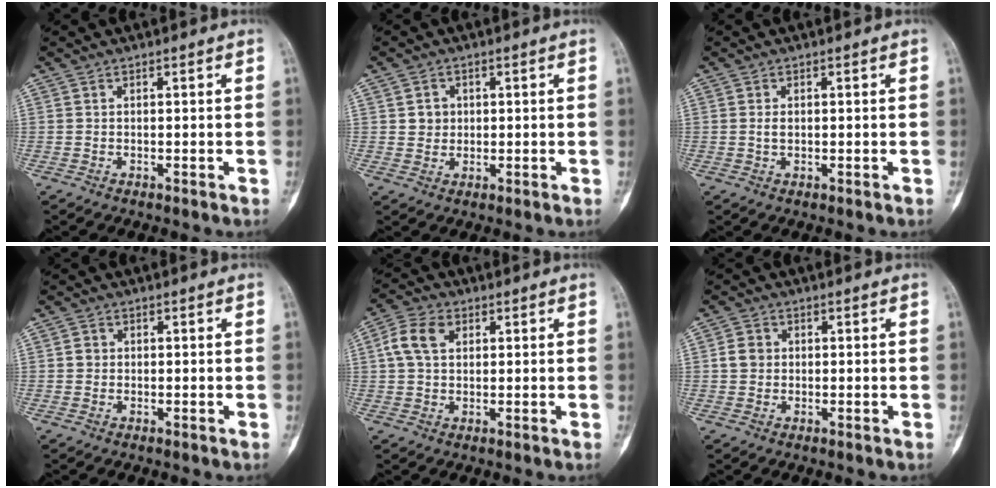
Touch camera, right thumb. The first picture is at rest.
{"total": 3.1, "force": [0.6, 2.8, 1.0], "torque": [0.001, 0.001, 0.009]}
{"total": 1.3, "force": [0.1, 0.8, 1.0], "torque": [-0.017, -0.002, 0.004]}
{"total": 1.6, "force": [0.1, 1.5, 0.5], "torque": [-0.002, 0.003, 0.000]}
{"total": 6.8, "force": [1.9, 4.7, 4.5], "torque": [-0.087, 0.014, 0.032]}
{"total": 3.2, "force": [0.2, 2.9, 1.3], "torque": [-0.012, 0.006, 0.000]}